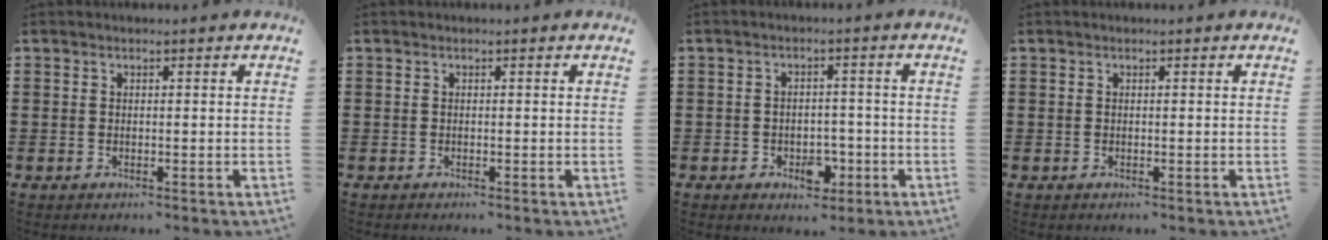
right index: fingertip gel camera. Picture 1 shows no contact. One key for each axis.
{"total": 0.0}
{"total": 4.2, "fx": -1.9, "fy": 2.8, "fz": 2.5, "tx": -0.037, "ty": 0.001, "tz": -0.034}
{"total": 0.0}